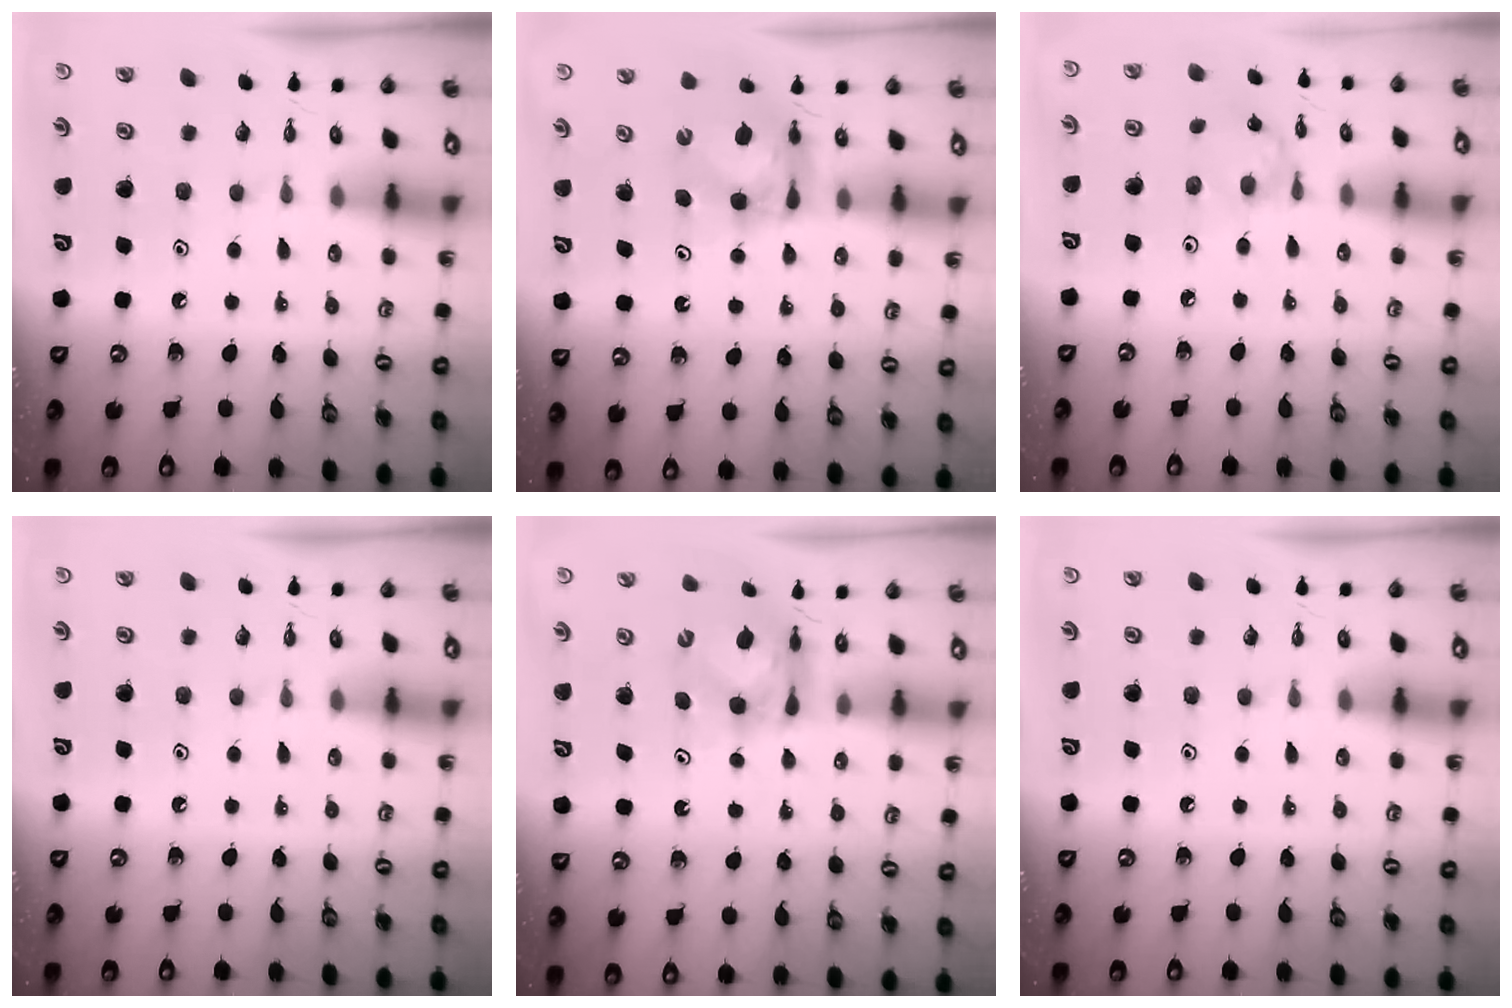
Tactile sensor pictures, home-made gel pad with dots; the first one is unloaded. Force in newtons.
{"total": 6.0, "press": 6.0, "slide": 0.3}
{"total": 2.1, "press": 2.1, "slide": 0.2}
{"total": 0.0}
{"total": 5.8, "press": 5.7, "slide": 0.5}
{"total": 0.0}